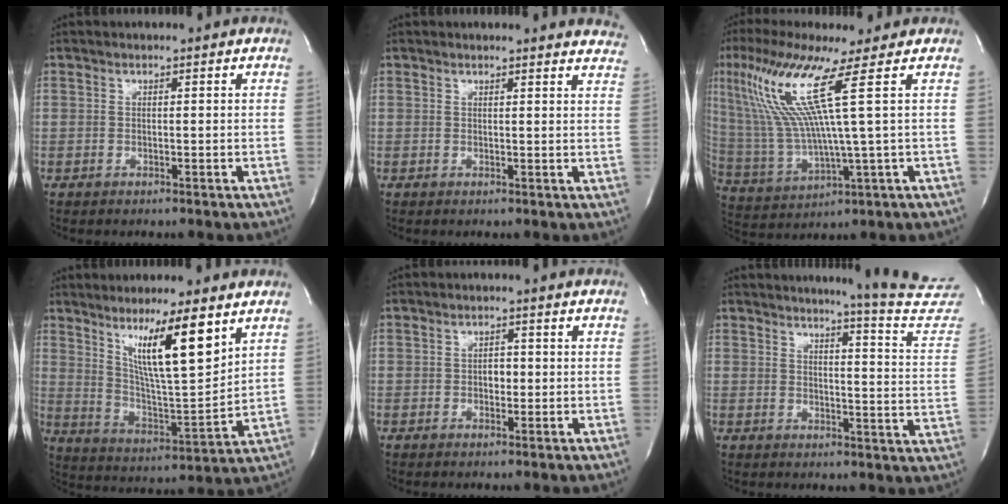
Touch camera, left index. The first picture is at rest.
{"total": 13.0, "force": [12.6, 1.6, 2.6], "torque": [-0.015, -0.044, 0.117]}
{"total": 12.0, "force": [4.9, -1.7, 10.8], "torque": [-0.244, -0.002, 0.106]}
{"total": 13.1, "force": [7.1, 0.7, 11.0], "torque": [-0.190, -0.018, 0.129]}
{"total": 1.8, "force": [-0.4, 1.0, 1.4], "torque": [-0.021, -0.003, -0.007]}
{"total": 15.8, "force": [15.1, -2.1, 4.2], "torque": [-0.058, -0.139, 0.158]}